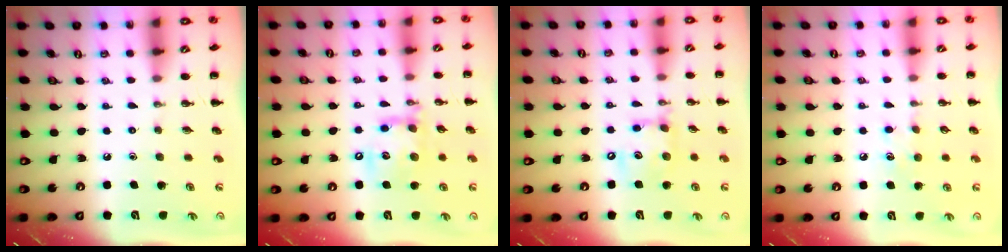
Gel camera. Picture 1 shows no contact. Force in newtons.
{"total": 14.6, "press": 14.3, "slide": 2.8}
{"total": 12.2, "press": 12.0, "slide": 1.9}
{"total": 6.5, "press": 6.3, "slide": 1.7}